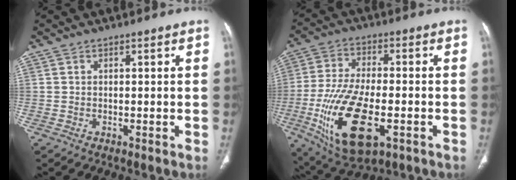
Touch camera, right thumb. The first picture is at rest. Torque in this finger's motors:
{"motor_torque": [0.17, 0.45, 1.87, -0.31, 0.18]}